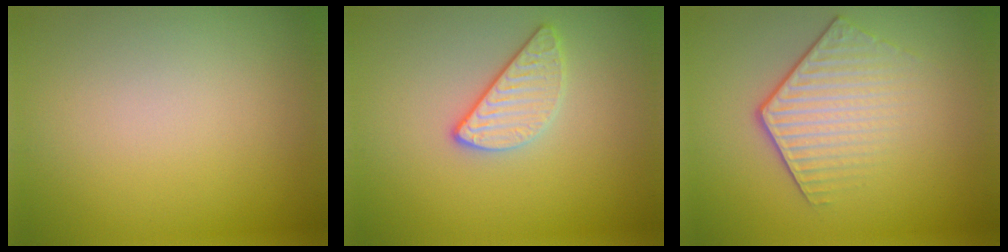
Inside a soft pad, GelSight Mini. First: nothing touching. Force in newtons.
{"total": 2.5, "press": 2.4, "slide": 0.8}
{"total": 4.3, "press": 3.0, "slide": 3.0}